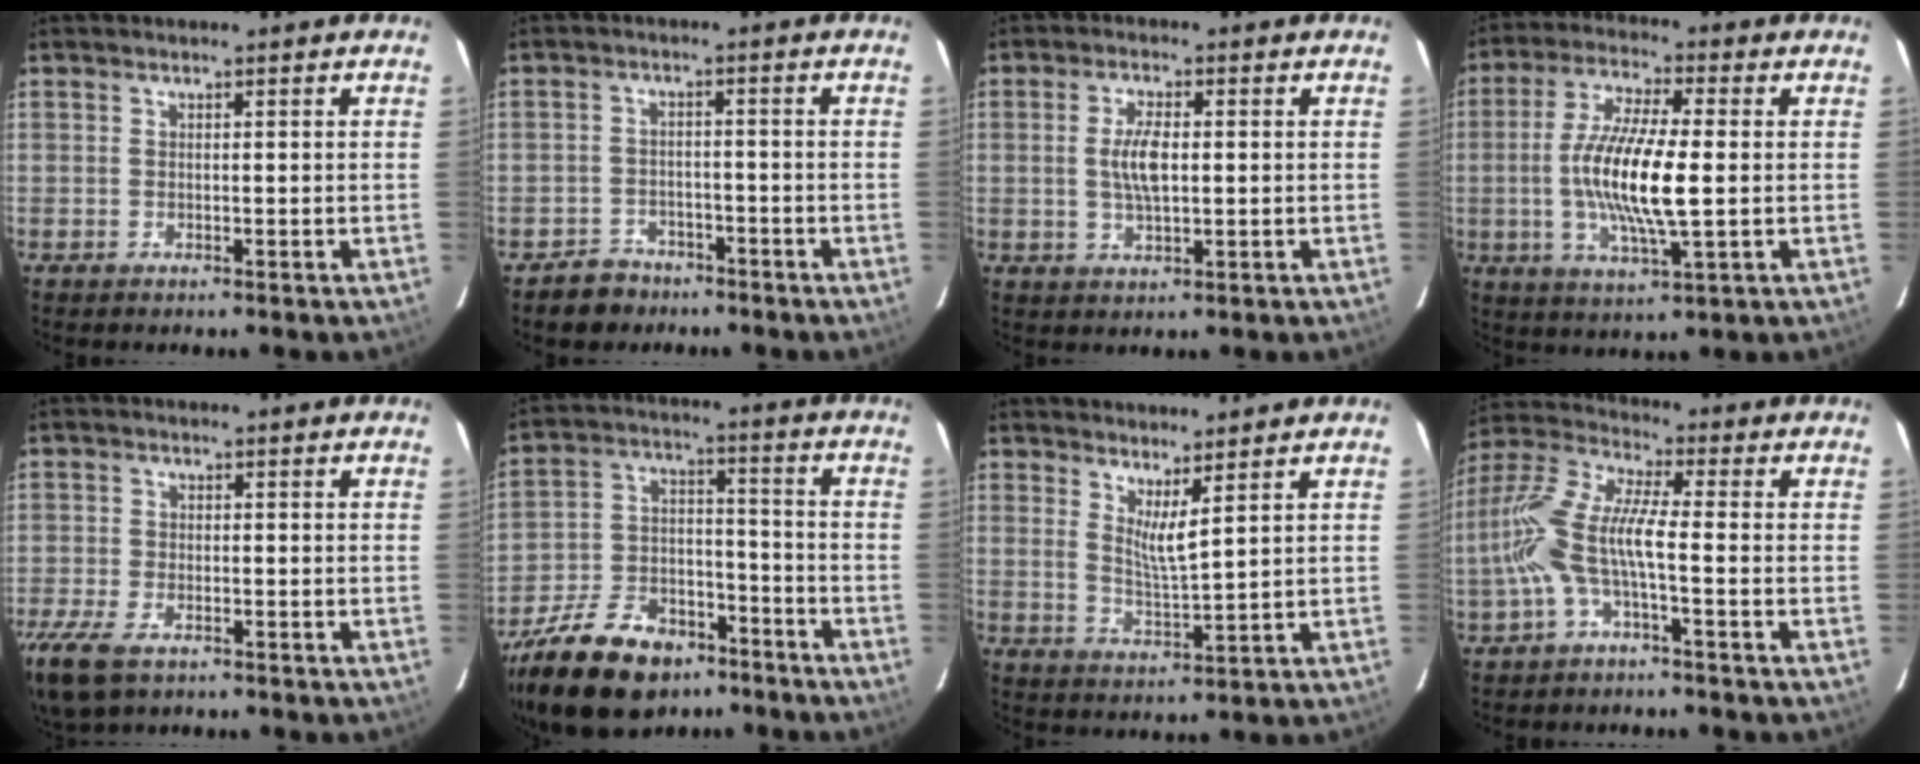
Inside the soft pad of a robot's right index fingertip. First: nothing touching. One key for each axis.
{"total": 5.4, "fx": -4.1, "fy": 3.6, "fz": 0.6, "tx": -0.028, "ty": 0.019, "tz": -0.060}
{"total": 5.6, "fx": 0.3, "fy": 2.3, "fz": 5.1, "tx": -0.099, "ty": 0.002, "tz": 0.006}
{"total": 13.8, "fx": -0.8, "fy": 2.9, "fz": 13.5, "tx": -0.267, "ty": -0.003, "tz": -0.017}
{"total": 10.3, "fx": -6.7, "fy": 4.9, "fz": 6.1, "tx": -0.161, "ty": -0.034, "tz": -0.126}
{"total": 22.1, "fx": -15.6, "fy": 11.4, "fz": 10.9, "tx": -0.244, "ty": 0.003, "tz": -0.252}
{"total": 4.7, "fx": 3.2, "fy": 0.0, "fz": 3.4, "tx": -0.061, "ty": -0.017, "tz": 0.053}
{"total": 10.5, "fx": -2.8, "fy": 1.8, "fz": 10.0, "tx": -0.217, "ty": 0.006, "tz": -0.055}